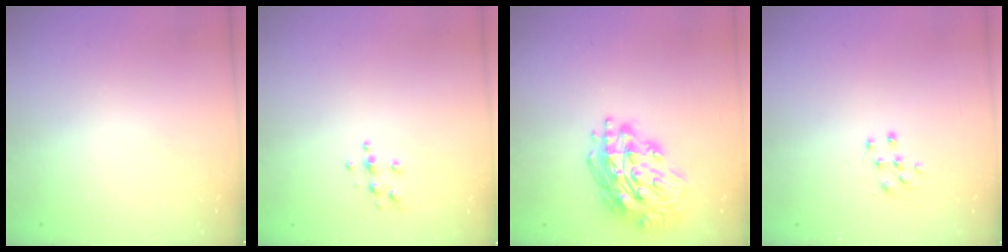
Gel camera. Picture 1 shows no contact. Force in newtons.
{"total": 3.9, "press": 3.9, "slide": 0.6}
{"total": 18.0, "press": 17.9, "slide": 1.8}
{"total": 5.5, "press": 5.5, "slide": 0.6}